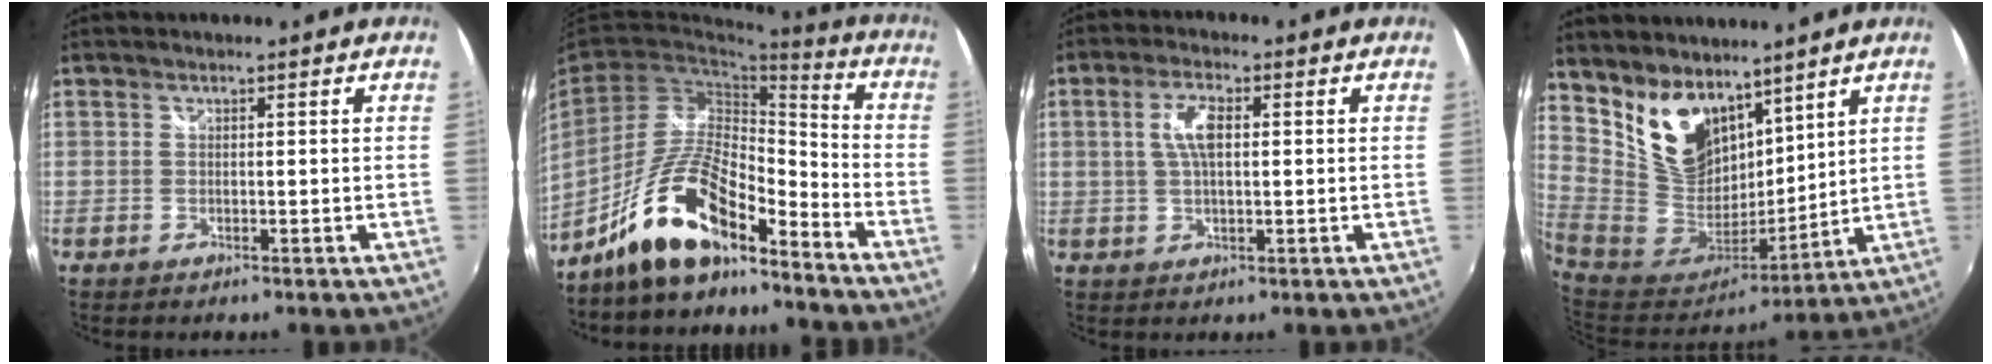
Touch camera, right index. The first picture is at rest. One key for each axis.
{"total": 14.6, "fx": -10.9, "fy": 3.8, "fz": 8.9, "tx": -0.184, "ty": 0.004, "tz": -0.203}
{"total": 5.2, "fx": 0.8, "fy": 1.8, "fz": 4.8, "tx": -0.094, "ty": 0.007, "tz": 0.016}
{"total": 16.6, "fx": 11.5, "fy": 9.4, "fz": 7.2, "tx": -0.160, "ty": 0.010, "tz": 0.242}